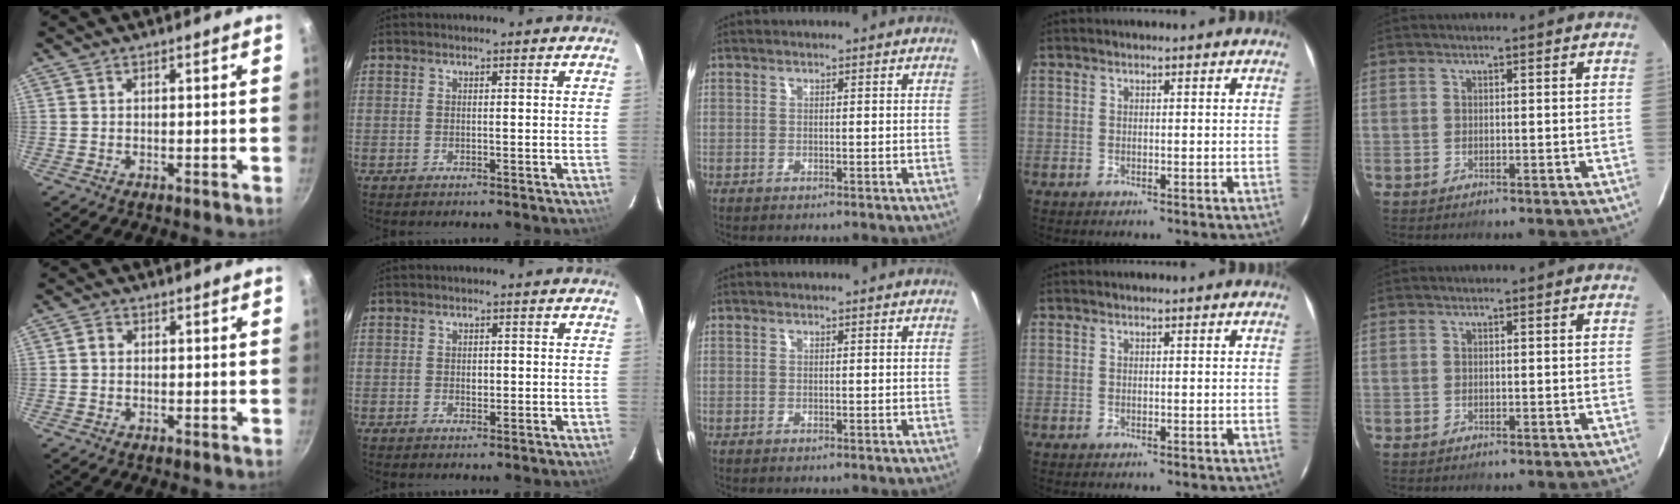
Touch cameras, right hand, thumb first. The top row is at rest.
{"thumb": {"total": 1.5, "force": [-0.1, 1.3, 0.8], "torque": [-0.015, 0.007, -0.005]}, "index": {"total": 1.3, "force": [-0.2, 1.0, 0.9], "torque": [-0.015, 0.003, -0.003]}}